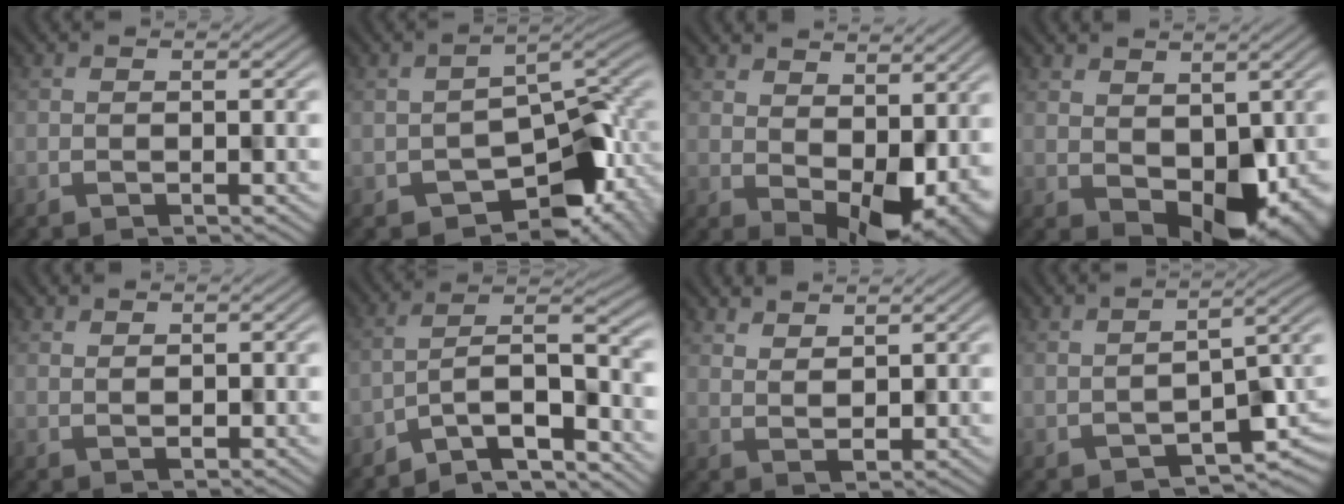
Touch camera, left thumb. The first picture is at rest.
{"total": 7.5, "force": [-2.9, 4.4, 5.3], "torque": [-0.059, -0.021, -0.049]}
{"total": 6.4, "force": [1.4, 3.6, 5.1], "torque": [-0.073, -0.022, 0.041]}
{"total": 8.0, "force": [-0.5, 4.9, 6.3], "torque": [-0.086, -0.028, 0.009]}
{"total": 1.8, "force": [1.8, 0.1, 0.1], "torque": [-0.003, -0.002, 0.030]}
{"total": 8.4, "force": [-5.9, 2.3, 5.5], "torque": [-0.079, 0.001, -0.104]}
{"total": 3.7, "force": [3.7, 0.1, 0.5], "torque": [-0.015, -0.003, 0.070]}
{"total": 4.0, "force": [-1.1, 1.7, 3.5], "torque": [-0.045, -0.013, -0.012]}